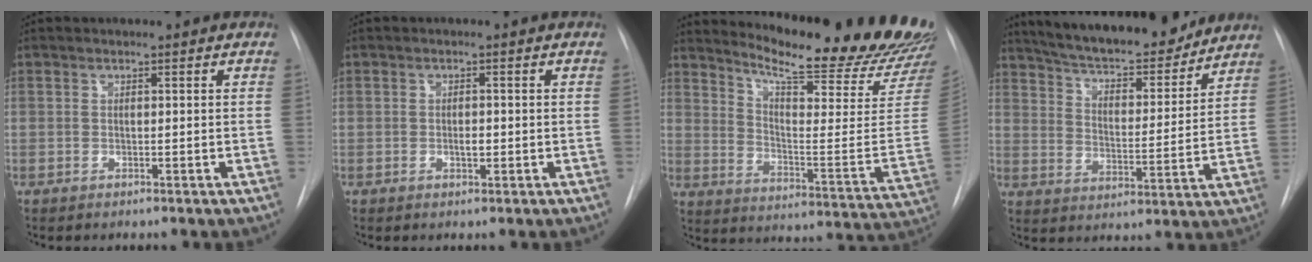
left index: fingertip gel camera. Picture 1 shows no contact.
{"total": 1.6, "force": [-1.0, 0.5, 1.1], "torque": [-0.019, -0.006, -0.015]}
{"total": 22.8, "force": [21.0, 0.7, 8.7], "torque": [-0.134, -0.127, 0.269]}
{"total": 19.3, "force": [17.1, 4.3, 8.0], "torque": [-0.130, -0.008, 0.248]}